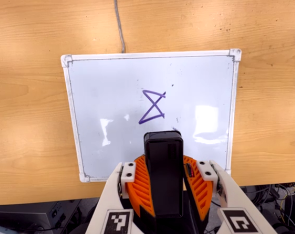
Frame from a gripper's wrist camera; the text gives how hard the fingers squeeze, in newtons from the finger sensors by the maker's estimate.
{"total": 12.2, "left": 11.7, "right": 12.7}